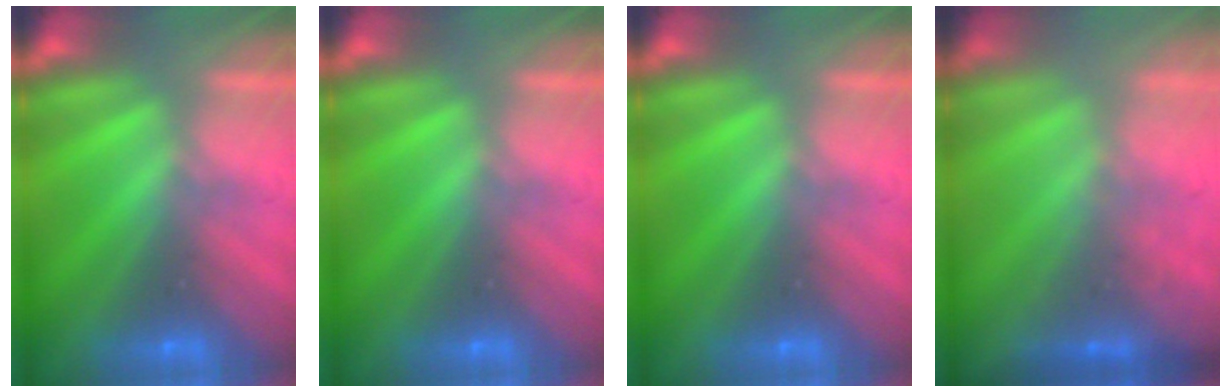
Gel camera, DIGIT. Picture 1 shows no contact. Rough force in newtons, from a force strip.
{"total": 0.0}
{"total": 0.0}
{"total": 1.8}